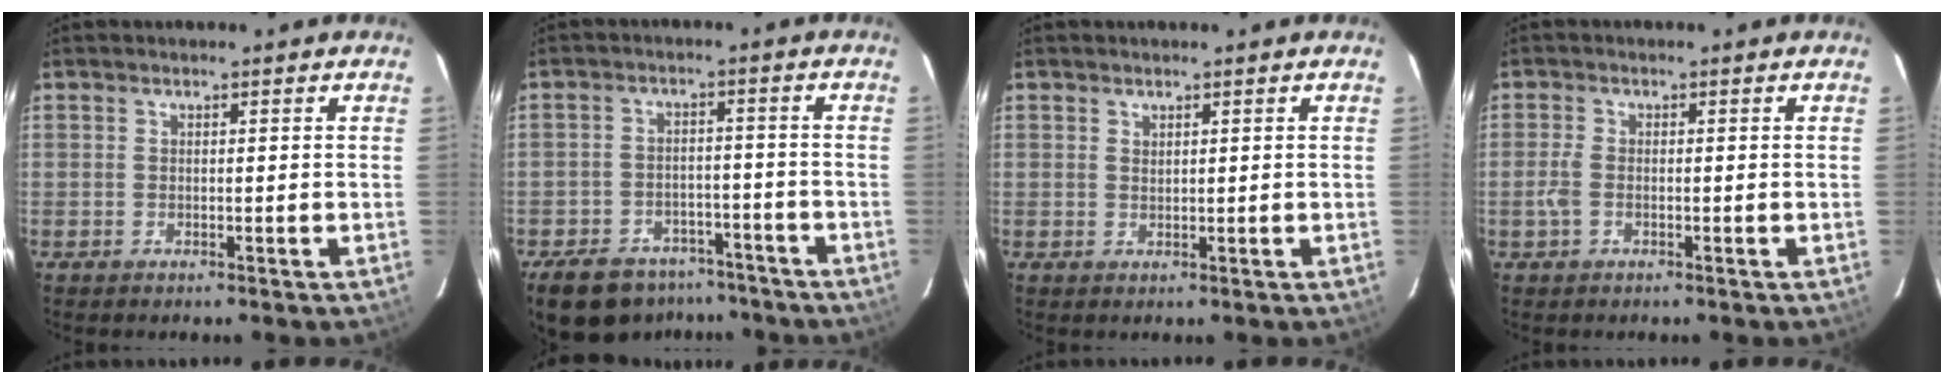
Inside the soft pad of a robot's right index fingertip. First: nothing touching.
{"total": 16.6, "force": [-12.3, 9.0, 6.6], "torque": [-0.165, 0.010, -0.168]}
{"total": 0.7, "force": [0.6, 0.3, 0.2], "torque": [-0.003, 0.001, 0.012]}
{"total": 2.4, "force": [-0.8, 1.3, 1.9], "torque": [-0.047, 0.001, -0.016]}